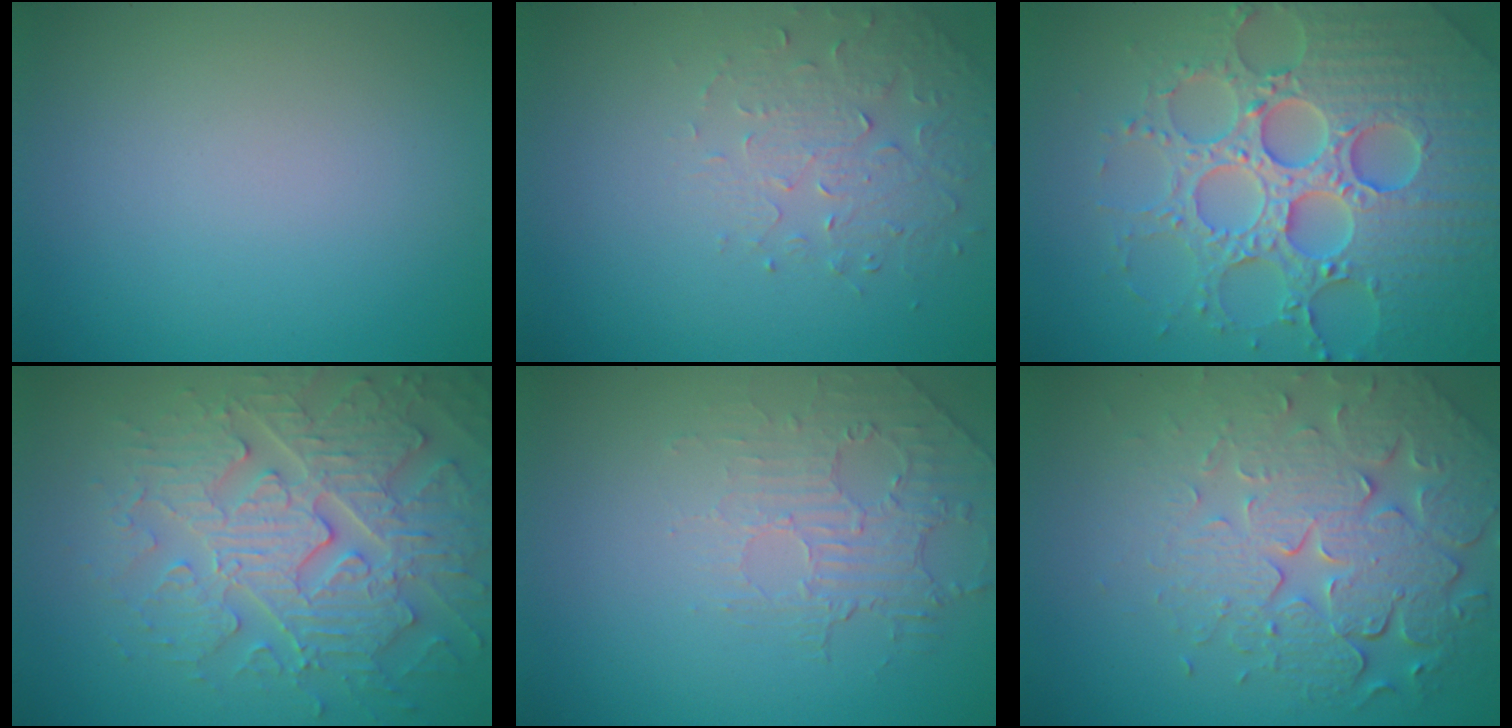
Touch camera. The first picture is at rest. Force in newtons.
{"total": 1.9, "press": 1.5, "slide": 1.1}
{"total": 8.1, "press": 7.9, "slide": 1.7}
{"total": 7.0, "press": 5.9, "slide": 3.8}
{"total": 2.1, "press": 1.2, "slide": 1.7}
{"total": 8.0, "press": 5.6, "slide": 5.6}